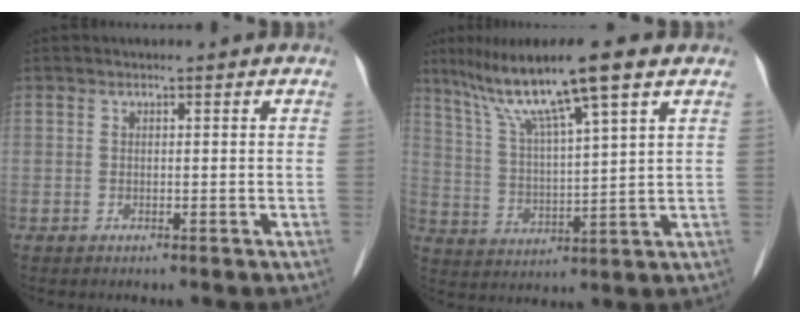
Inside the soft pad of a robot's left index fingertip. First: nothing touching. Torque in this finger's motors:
{"motor_torque": [1.10, -1.04, 0.32, 0.09]}